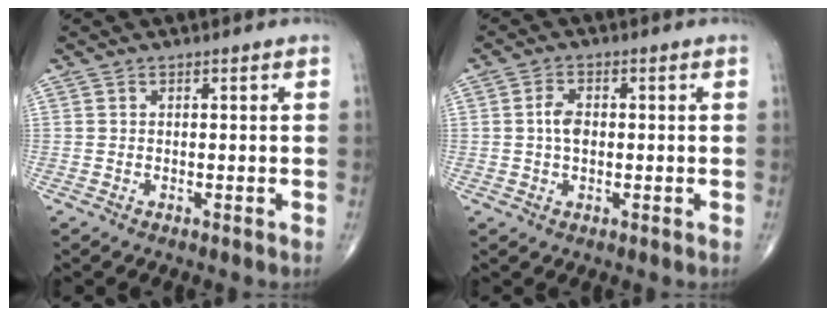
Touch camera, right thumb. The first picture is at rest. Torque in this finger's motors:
{"motor_torque": [-0.09, -0.01, 0.34, 0.14, 0.00]}